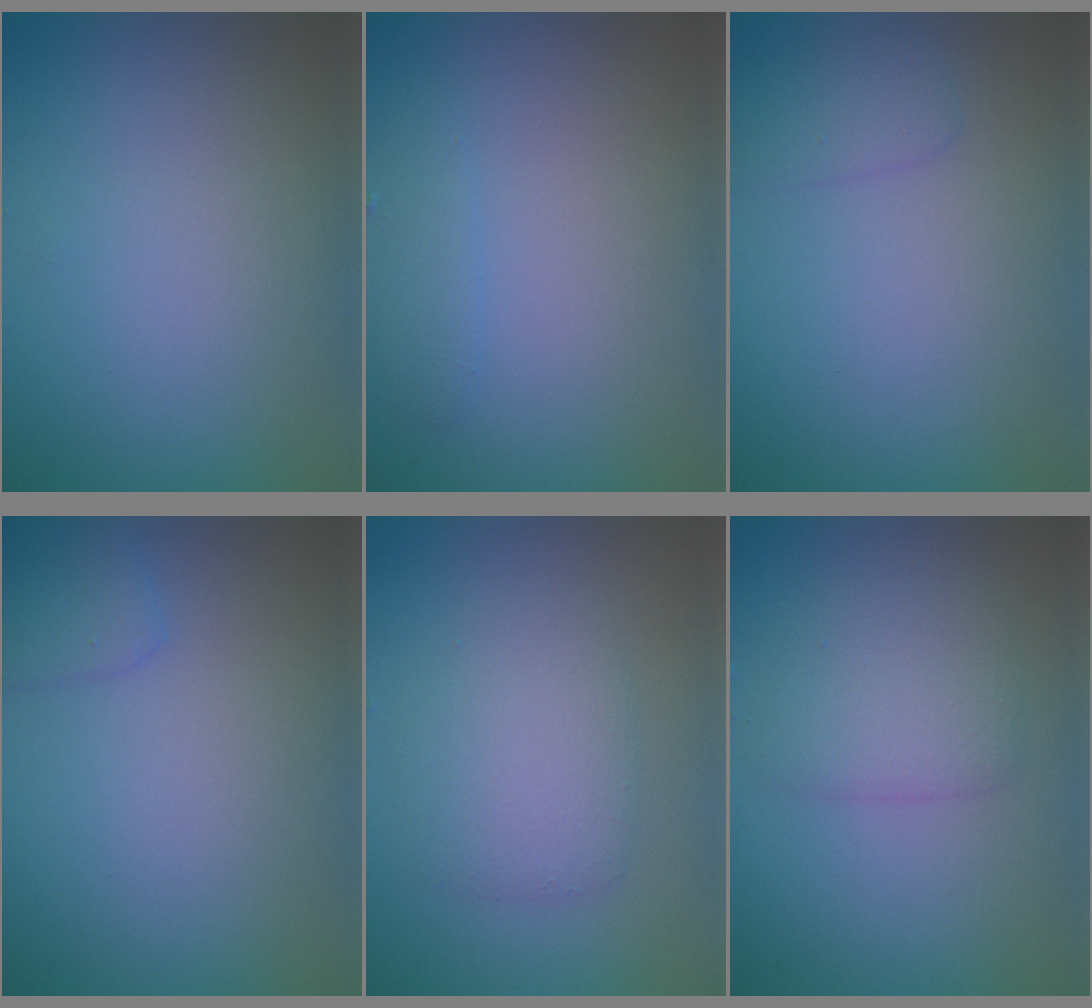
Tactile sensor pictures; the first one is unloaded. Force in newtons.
{"total": 1.3, "press": 1.3, "slide": 0.1}
{"total": 1.5, "press": 1.5, "slide": 0.1}
{"total": 1.6, "press": 1.6, "slide": 0.1}
{"total": 3.3, "press": 3.3, "slide": 0.1}
{"total": 2.9, "press": 2.9, "slide": 0.1}